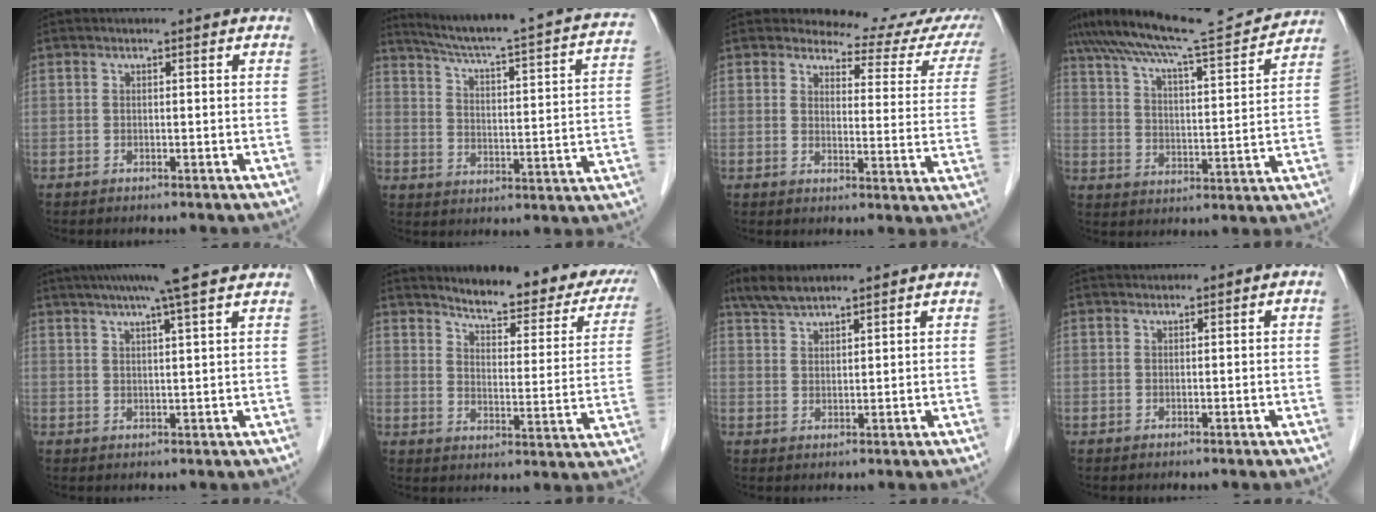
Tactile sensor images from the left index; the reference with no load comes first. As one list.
[{"total": 23.6, "force": [19.8, 1.6, 12.7], "torque": [-0.188, -0.027, 0.249]}, {"total": 12.0, "force": [11.6, 2.8, 1.5], "torque": [0.013, -0.047, 0.108]}, {"total": 20.7, "force": [18.5, 1.9, 9.1], "torque": [-0.158, 0.008, 0.263]}, {"total": 9.1, "force": [7.1, -0.5, 5.8], "torque": [-0.090, 0.025, 0.097]}, {"total": 19.7, "force": [17.1, 4.6, 8.6], "torque": [-0.092, -0.041, 0.200]}, {"total": 4.3, "force": [3.8, 0.6, 1.8], "torque": [-0.043, 0.015, 0.079]}, {"total": 0.7, "force": [0.3, 0.4, 0.5], "torque": [-0.008, 0.015, 0.007]}]